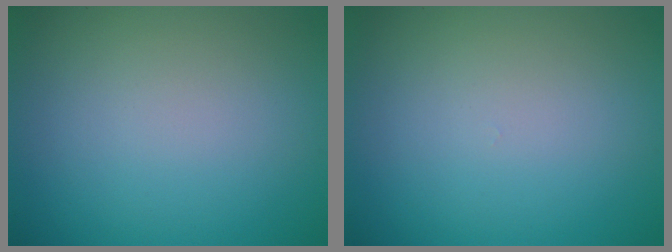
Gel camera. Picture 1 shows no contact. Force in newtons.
{"total": 0.0}